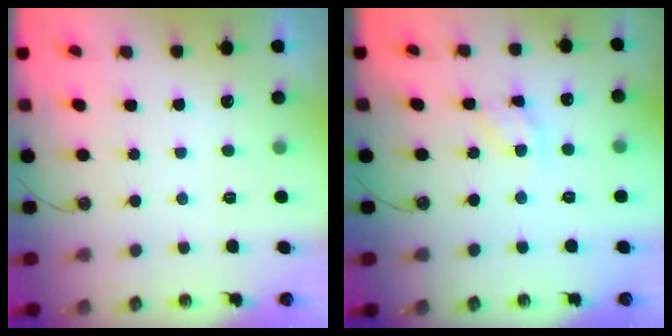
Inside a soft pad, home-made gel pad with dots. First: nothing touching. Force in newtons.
{"total": 9.4, "press": 9.3, "slide": 0.7}